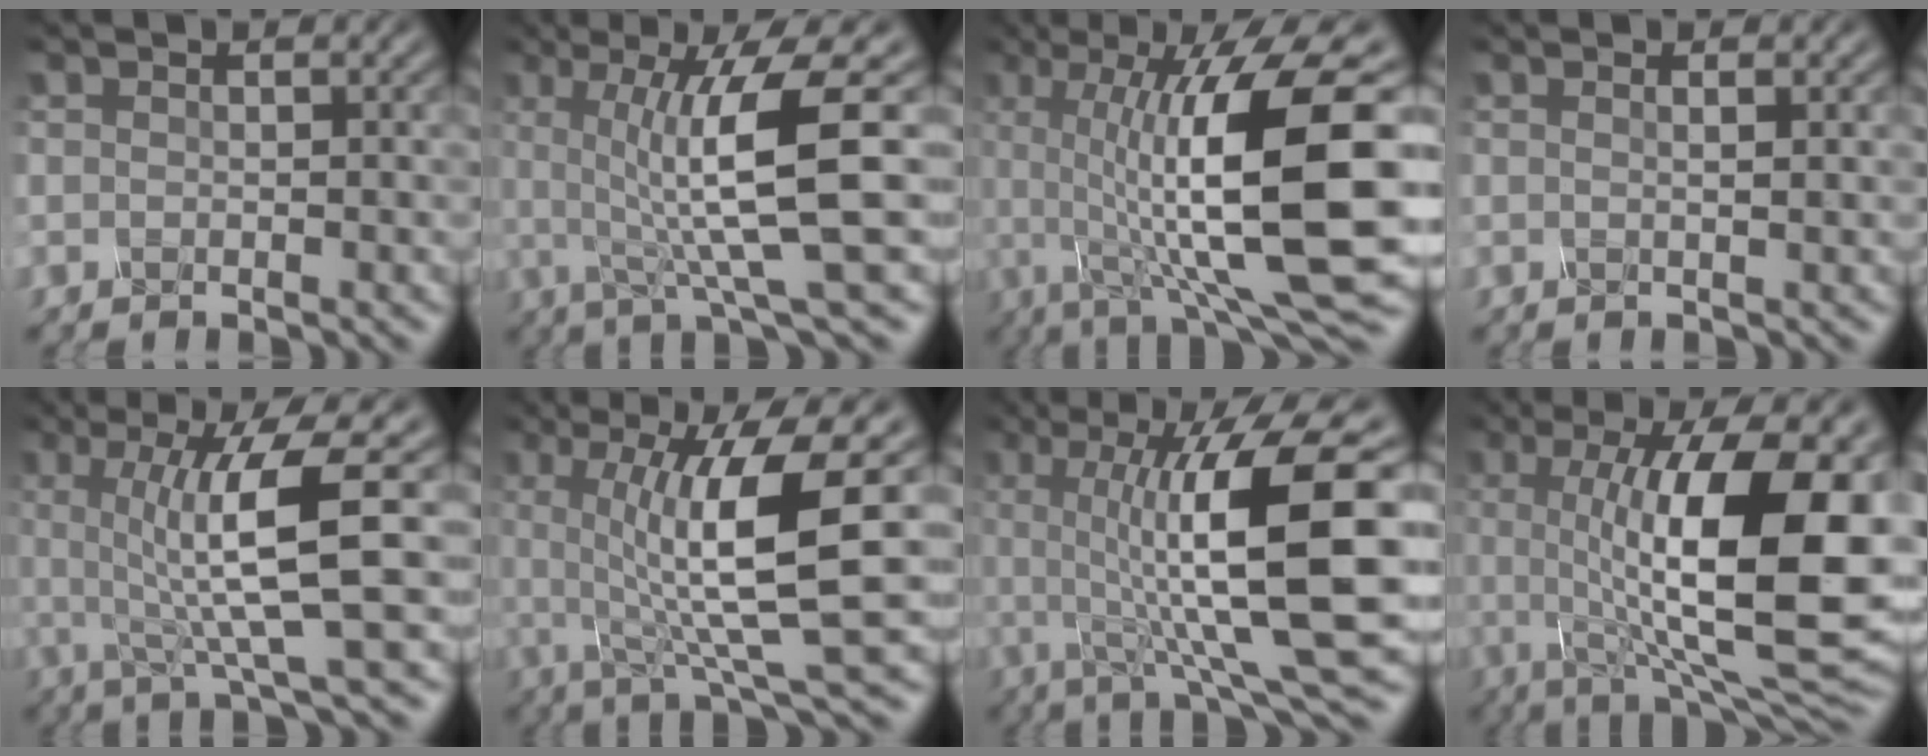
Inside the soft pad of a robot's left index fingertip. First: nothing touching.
{"total": 9.4, "force": [0.5, 1.5, 9.3], "torque": [-0.131, -0.004, 0.009]}
{"total": 14.6, "force": [-0.4, 3.5, 14.2], "torque": [-0.212, 0.002, -0.007]}
{"total": 1.4, "force": [0.4, 0.6, 1.3], "torque": [-0.009, 0.000, -0.008]}
{"total": 8.5, "force": [0.5, 1.4, 8.4], "torque": [-0.125, -0.003, 0.010]}
{"total": 10.3, "force": [0.9, 2.0, 10.1], "torque": [-0.147, -0.005, 0.016]}
{"total": 13.4, "force": [0.4, 2.8, 13.1], "torque": [-0.187, 0.007, 0.006]}
{"total": 15.8, "force": [0.9, 4.5, 15.1], "torque": [-0.212, -0.002, 0.011]}